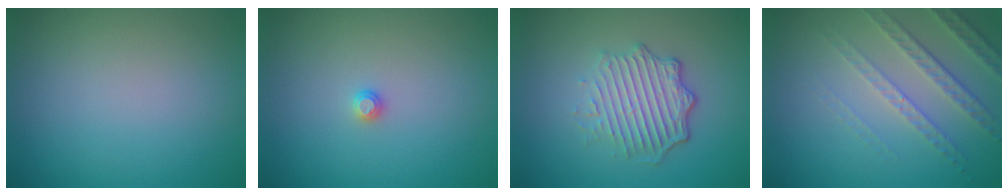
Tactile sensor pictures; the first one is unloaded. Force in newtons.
{"total": 0.8, "press": 0.8, "slide": 0.1}
{"total": 5.2, "press": 3.5, "slide": 3.8}
{"total": 4.5, "press": 3.4, "slide": 3.0}